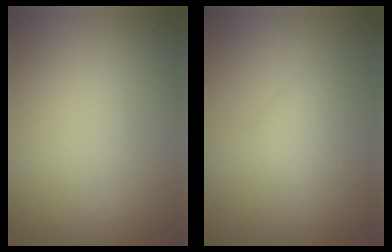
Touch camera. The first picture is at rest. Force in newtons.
{"total": 1.5, "press": 1.5, "slide": 0.1}